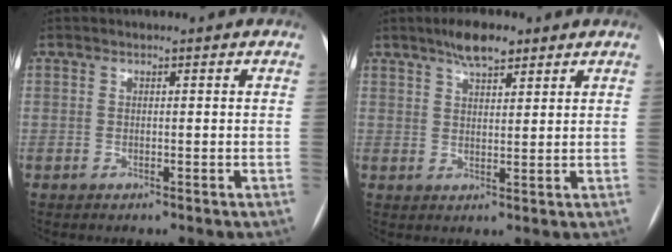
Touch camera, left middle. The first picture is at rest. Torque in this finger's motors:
{"motor_torque": [0.48, -0.45, 0.09, 0.01]}